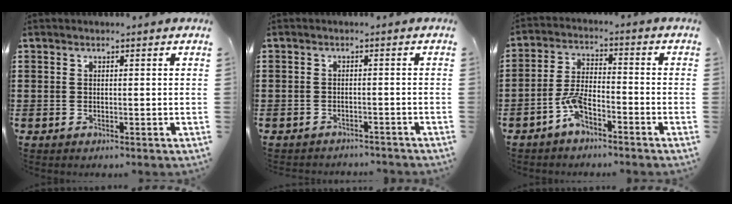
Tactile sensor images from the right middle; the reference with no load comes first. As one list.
[{"total": 2.0, "force": [-1.9, 0.4, -0.3], "torque": [-0.001, 0.002, -0.045]}, {"total": 5.5, "force": [-3.6, 1.8, 3.7], "torque": [-0.091, -0.001, -0.071]}]